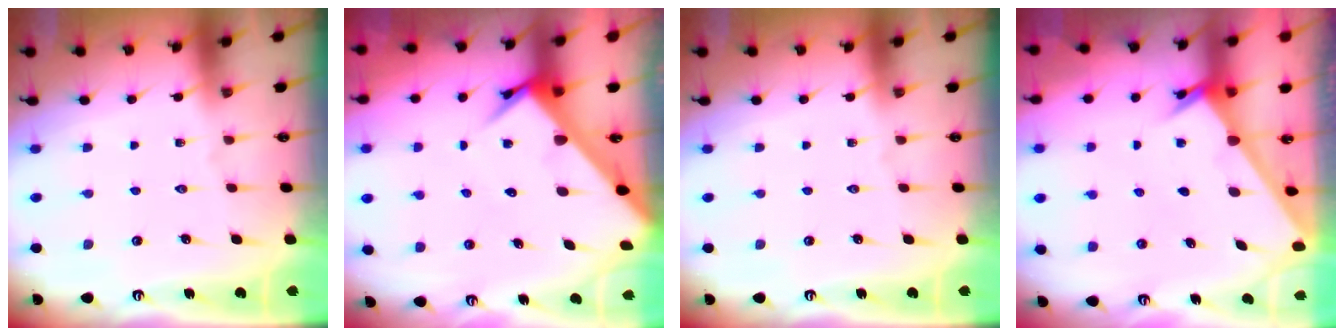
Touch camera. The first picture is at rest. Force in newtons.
{"total": 7.2, "press": 7.2, "slide": 0.5}
{"total": 0.0}
{"total": 2.3, "press": 2.3, "slide": 0.2}